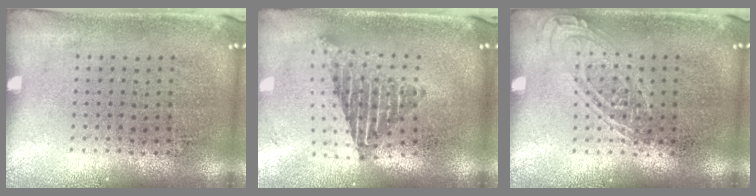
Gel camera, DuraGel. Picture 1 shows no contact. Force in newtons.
{"total": 2.1, "press": 1.6, "slide": 1.4}
{"total": 1.0, "press": 1.0, "slide": 0.1}